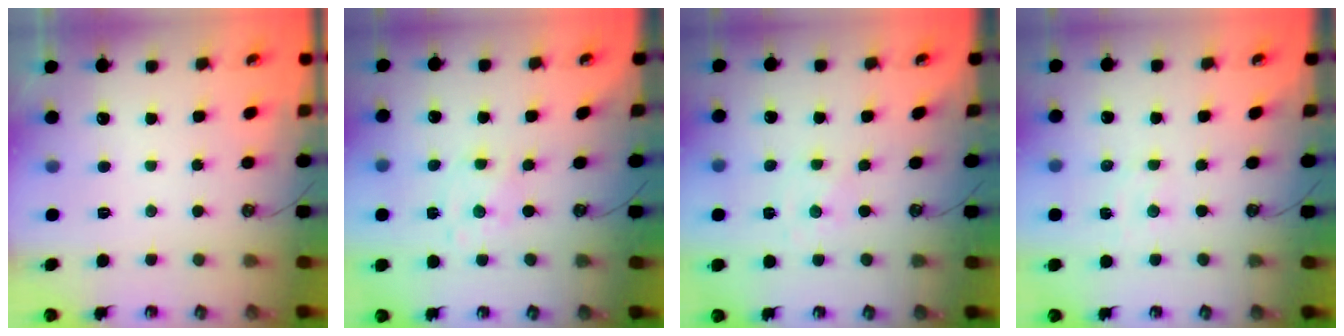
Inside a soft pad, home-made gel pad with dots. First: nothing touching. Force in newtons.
{"total": 1.5, "press": 1.5, "slide": 0.3}
{"total": 0.0}
{"total": 4.2, "press": 4.1, "slide": 0.5}